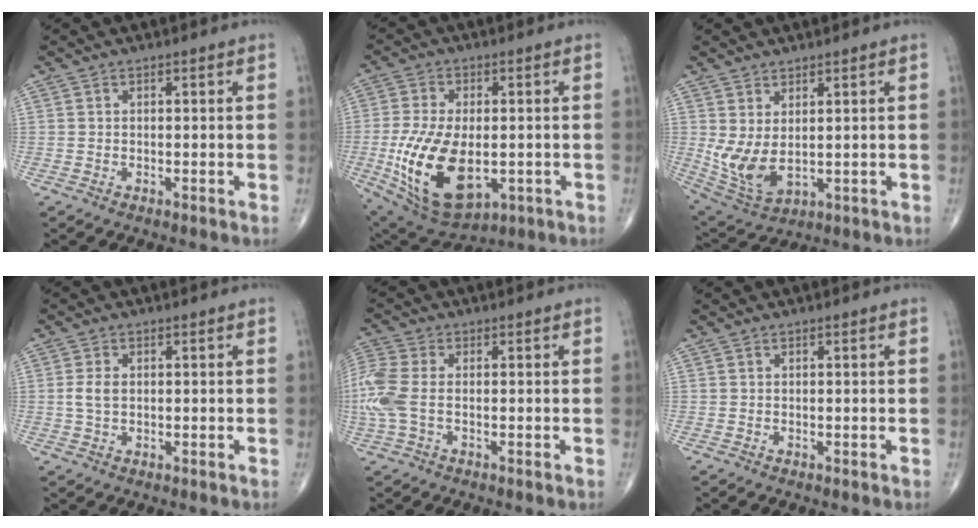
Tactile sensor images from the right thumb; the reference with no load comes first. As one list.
[{"total": 18.3, "force": [-3.4, 10.0, 14.9], "torque": [-0.288, -0.012, -0.033]}, {"total": 8.5, "force": [1.1, 4.3, 7.2], "torque": [-0.145, -0.017, 0.043]}, {"total": 2.8, "force": [0.2, 1.7, 2.2], "torque": [-0.048, 0.004, 0.005]}, {"total": 8.5, "force": [-0.8, 4.8, 7.0], "torque": [-0.201, 0.015, -0.018]}, {"total": 0.0}]